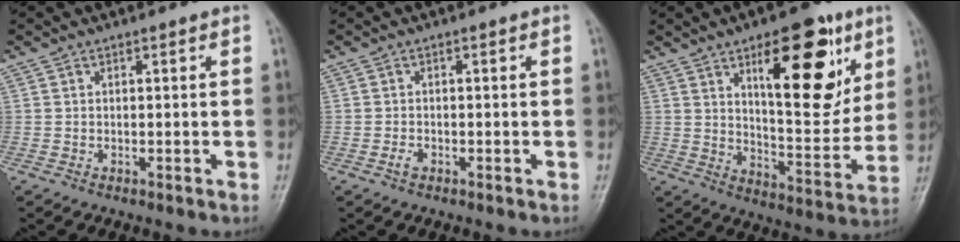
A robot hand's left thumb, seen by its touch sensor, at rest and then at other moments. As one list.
[{"total": 1.4, "force": [-0.8, 0.9, 0.8], "torque": [-0.015, 0.003, -0.017]}, {"total": 20.3, "force": [8.9, 8.3, 16.3], "torque": [-0.180, -0.045, 0.138]}]